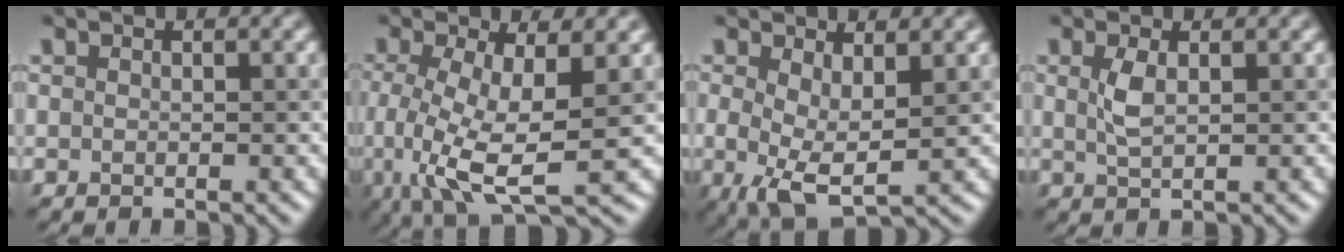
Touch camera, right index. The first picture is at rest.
{"total": 7.4, "force": [-0.2, 2.4, 7.0], "torque": [-0.140, -0.004, -0.003]}
{"total": 4.9, "force": [0.4, 2.3, 4.4], "torque": [-0.096, -0.003, 0.008]}
{"total": 1.7, "force": [0.8, 0.6, 1.4], "torque": [-0.031, 0.009, 0.017]}